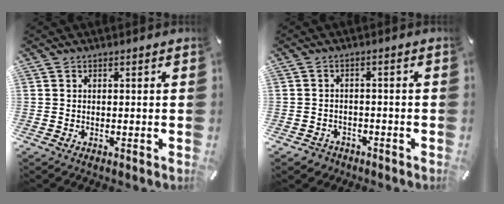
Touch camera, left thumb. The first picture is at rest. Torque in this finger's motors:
{"motor_torque": [-0.25, -0.12, -0.19, 0.20, -0.02]}